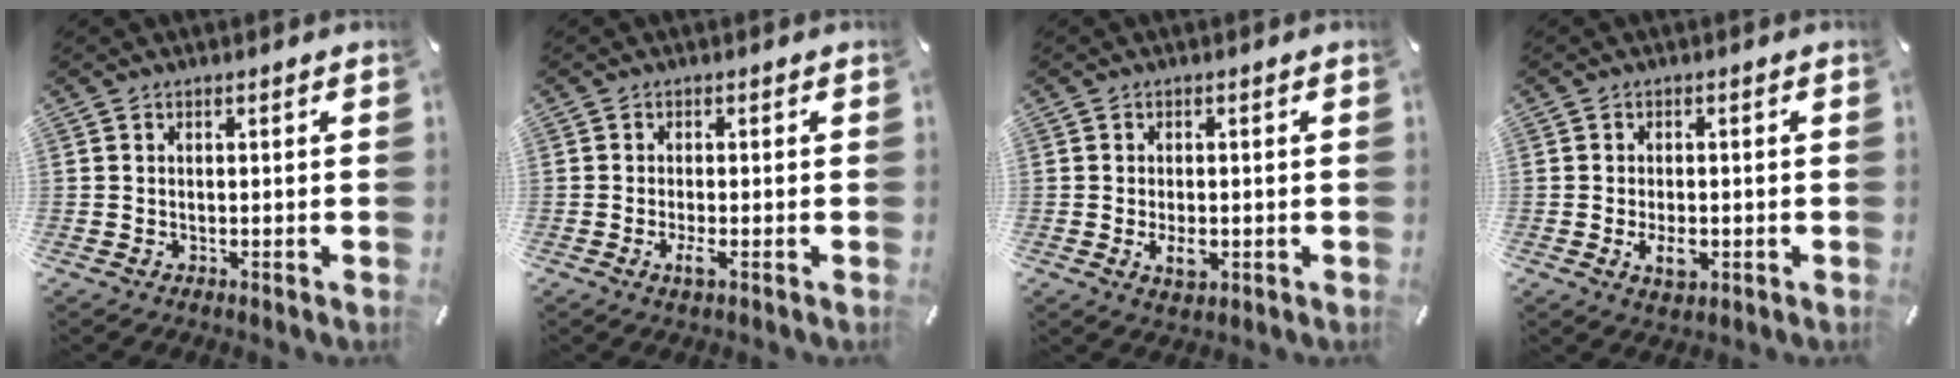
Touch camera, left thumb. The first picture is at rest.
{"total": 2.7, "force": [-0.9, 0.4, 2.5], "torque": [-0.056, -0.009, -0.019]}
{"total": 4.1, "force": [-0.9, 2.3, 3.3], "torque": [-0.068, -0.007, -0.020]}
{"total": 4.5, "force": [-1.1, 2.5, 3.5], "torque": [-0.070, -0.005, -0.023]}